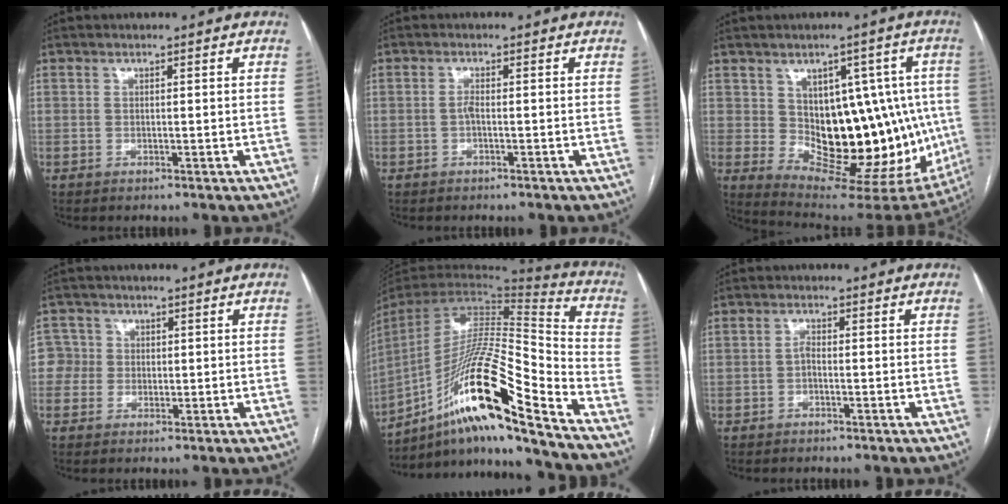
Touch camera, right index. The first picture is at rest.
{"total": 1.1, "force": [-0.4, 0.2, 1.0], "torque": [-0.021, 0.002, -0.009]}
{"total": 17.9, "force": [0.0, 9.2, 15.3], "torque": [-0.193, 0.016, 0.026]}
{"total": 3.6, "force": [0.1, 3.6, -0.1], "torque": [0.019, 0.017, -0.001]}
{"total": 23.0, "force": [-14.6, 0.7, 17.8], "torque": [-0.326, -0.004, -0.265]}
{"total": 1.1, "force": [-0.5, 0.4, 0.9], "torque": [-0.017, 0.003, -0.012]}